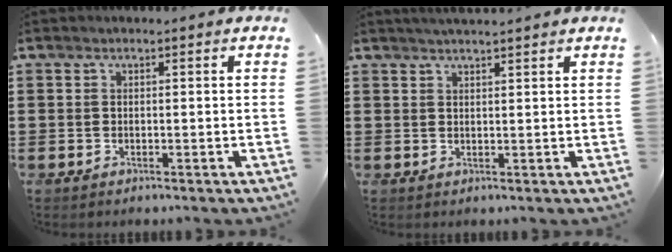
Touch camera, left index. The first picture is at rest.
{"total": 1.8, "force": [1.7, -0.2, 0.7], "torque": [-0.015, 0.002, 0.032]}